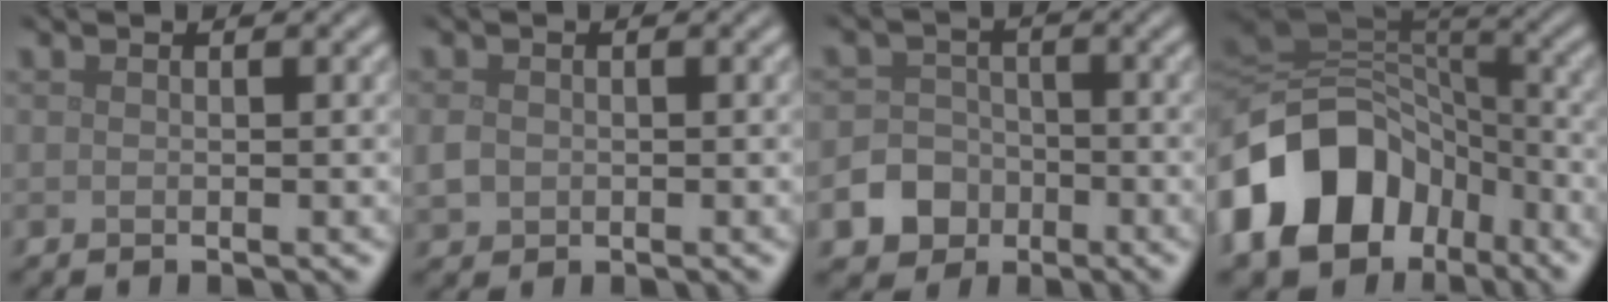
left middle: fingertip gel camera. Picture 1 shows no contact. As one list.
[{"total": 1.5, "force": [-0.1, 1.3, 0.7], "torque": [-0.016, -0.004, -0.005]}, {"total": 5.8, "force": [-3.0, 4.9, 1.2], "torque": [0.003, -0.013, -0.073]}, {"total": 14.8, "force": [-6.1, 10.9, 7.9], "torque": [-0.167, -0.007, -0.111]}]